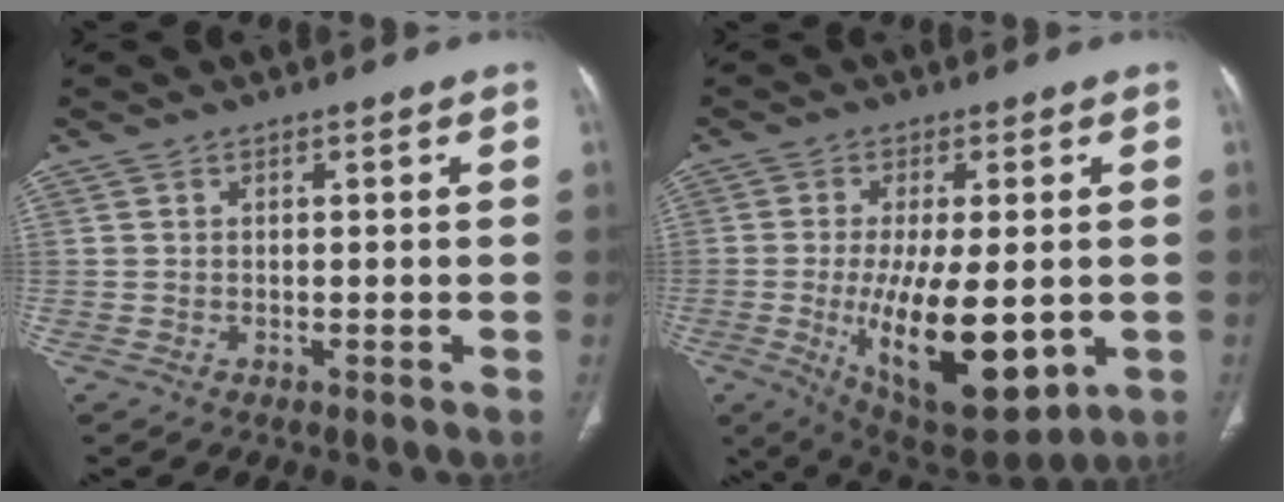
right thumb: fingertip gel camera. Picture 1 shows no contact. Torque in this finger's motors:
{"motor_torque": [-0.26, 1.50, 1.00, 0.75, 0.46]}